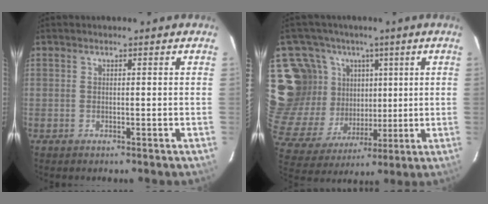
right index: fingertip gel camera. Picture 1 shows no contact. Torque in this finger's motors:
{"motor_torque": [-0.02, 0.09, 0.03, -0.02]}